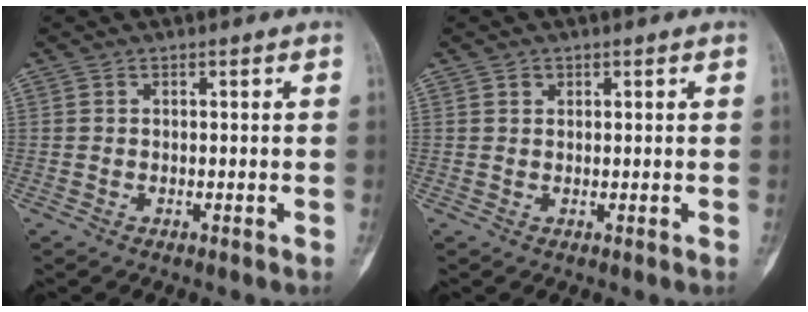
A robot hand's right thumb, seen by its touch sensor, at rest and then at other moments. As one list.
[{"total": 1.0, "force": [0.5, 0.8, 0.2], "torque": [0.004, -0.001, 0.008]}]